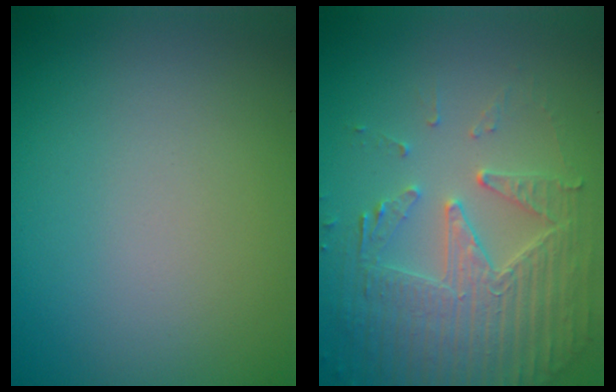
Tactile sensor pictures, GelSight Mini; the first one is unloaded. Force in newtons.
{"total": 5.0, "press": 4.4, "slide": 2.4}